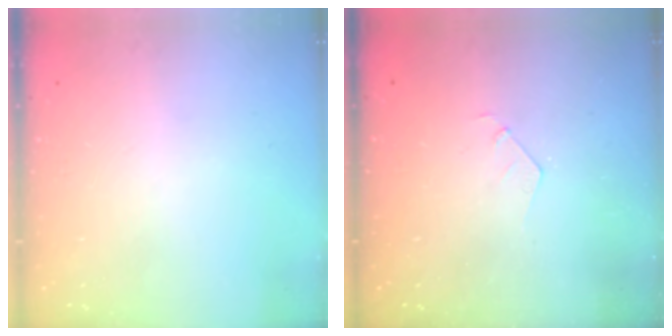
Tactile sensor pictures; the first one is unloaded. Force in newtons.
{"total": 2.8, "press": 2.8, "slide": 0.1}